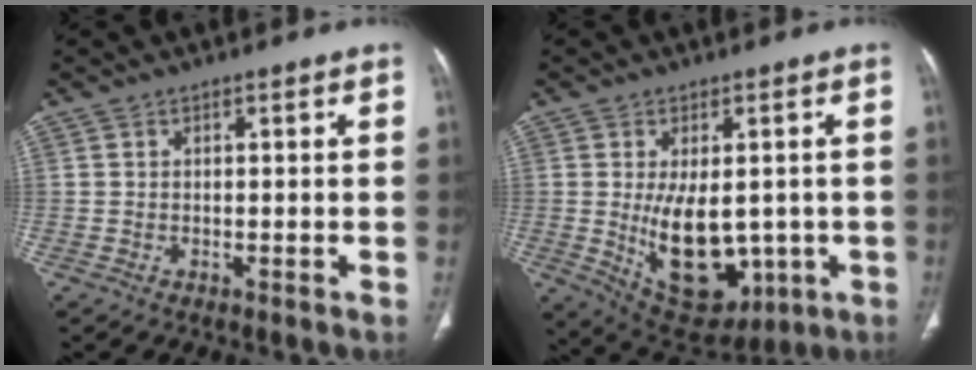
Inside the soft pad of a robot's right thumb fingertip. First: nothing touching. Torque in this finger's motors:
{"motor_torque": [1.79, 1.90, 1.38, 0.05, 0.44]}